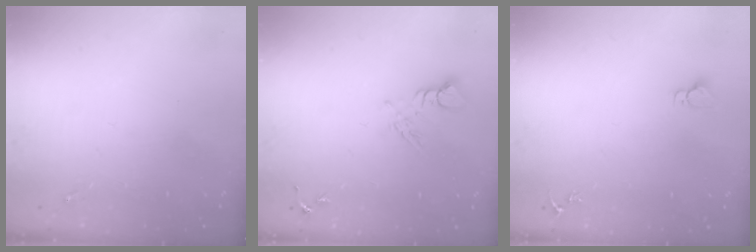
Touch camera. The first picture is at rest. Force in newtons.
{"total": 6.6, "press": 6.6, "slide": 0.5}
{"total": 2.8, "press": 2.8, "slide": 0.2}